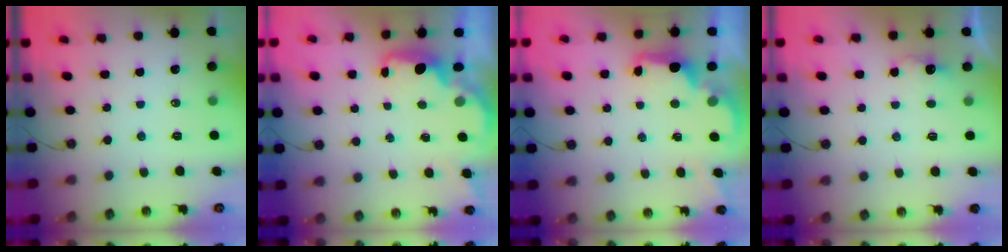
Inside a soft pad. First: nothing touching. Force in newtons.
{"total": 1.5, "press": 1.3, "slide": 0.7}
{"total": 2.6, "press": 2.5, "slide": 0.8}
{"total": 2.6, "press": 2.6, "slide": 0.7}